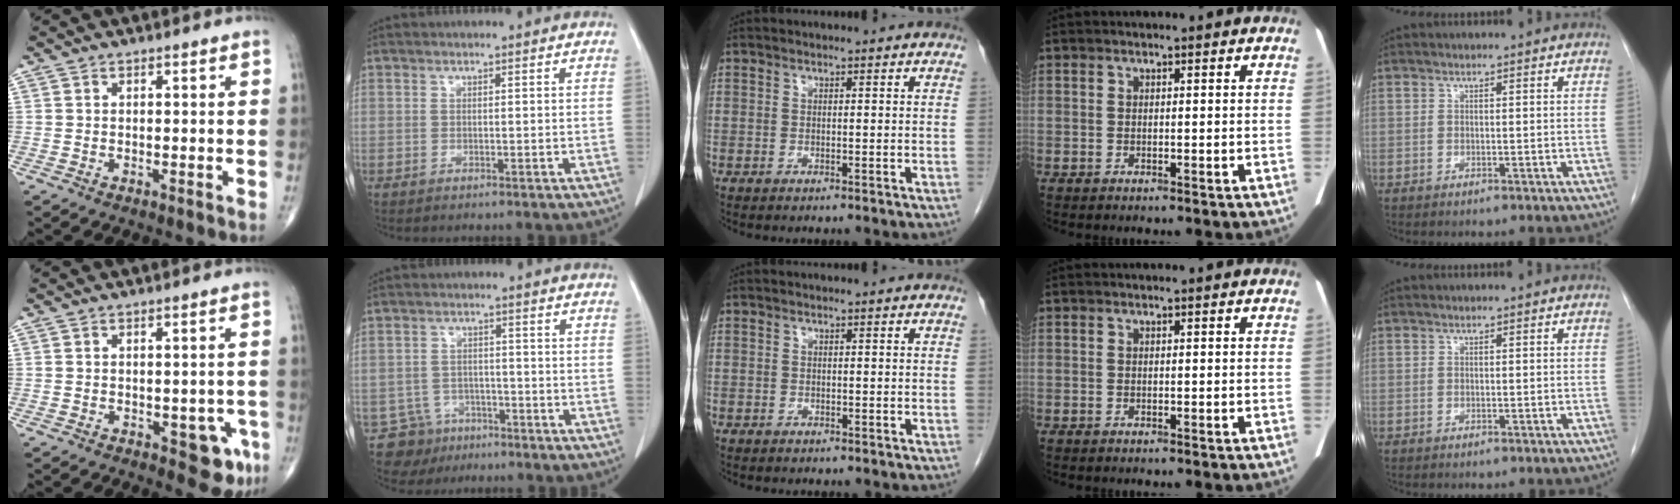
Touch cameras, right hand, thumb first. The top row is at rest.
{"thumb": {"total": 6.3, "force": [-2.5, 3.2, 4.8], "torque": [-0.028, 0.004, -0.026]}, "index": {"total": 6.0, "force": [-4.0, 4.5, -0.3], "torque": [0.013, 0.012, -0.063]}, "middle": {"total": 0.9, "force": [-0.7, 0.6, 0.1], "torque": [-0.004, 0.003, -0.011]}}